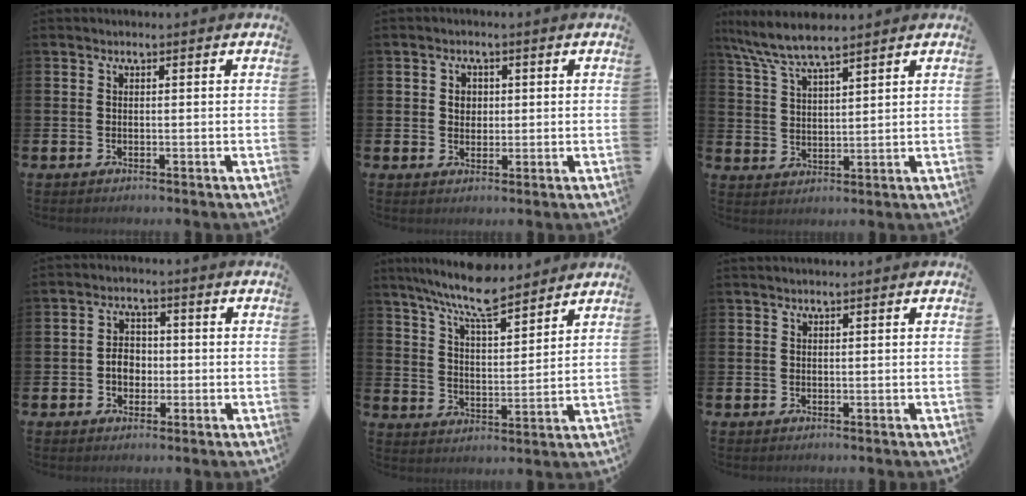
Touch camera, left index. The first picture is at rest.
{"total": 2.2, "force": [0.6, 1.9, 0.9], "torque": [0.001, 0.001, 0.004]}
{"total": 7.0, "force": [6.3, 1.1, 2.8], "torque": [-0.074, -0.022, 0.113]}
{"total": 3.4, "force": [-0.7, 2.7, 2.0], "torque": [-0.026, 0.001, -0.019]}
{"total": 9.3, "force": [8.4, 1.5, 3.5], "torque": [-0.087, -0.045, 0.151]}
{"total": 0.6, "force": [0.5, 0.0, 0.2], "torque": [0.004, -0.002, 0.008]}